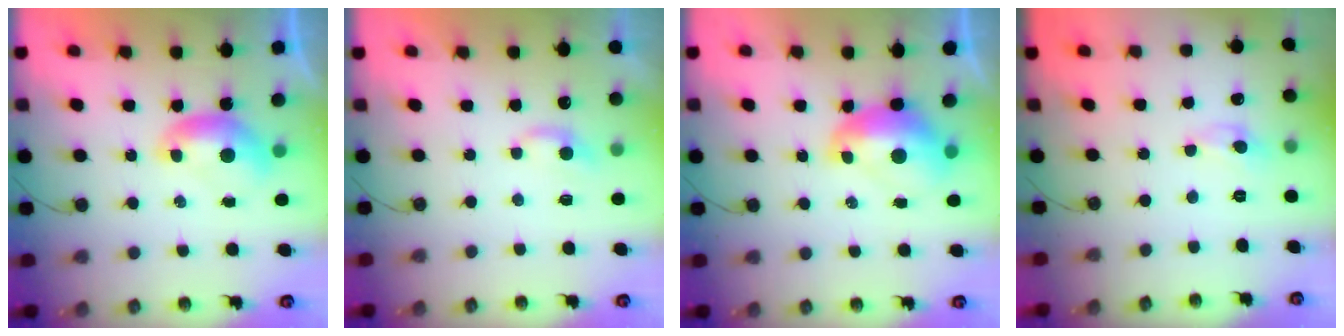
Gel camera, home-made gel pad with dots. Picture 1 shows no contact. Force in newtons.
{"total": 2.0, "press": 2.0, "slide": 0.5}
{"total": 2.8, "press": 2.7, "slide": 0.7}
{"total": 0.0}